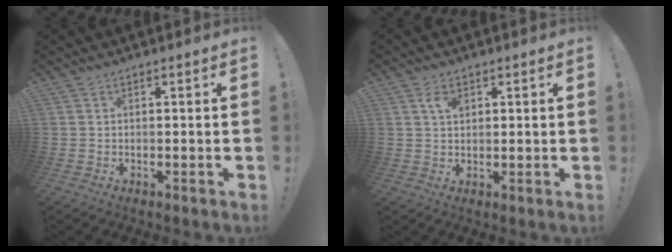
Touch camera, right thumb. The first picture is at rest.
{"total": 3.6, "force": [1.5, 2.1, 2.5], "torque": [-0.037, -0.001, 0.023]}